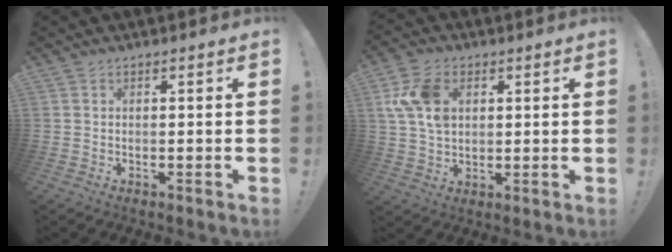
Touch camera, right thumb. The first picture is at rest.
{"total": 12.0, "force": [3.5, 8.5, 7.6], "torque": [-0.137, 0.002, 0.068]}